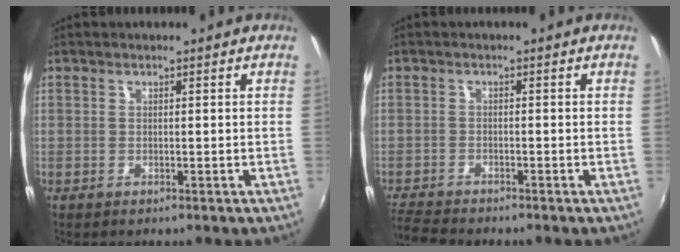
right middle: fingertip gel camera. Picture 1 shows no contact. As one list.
[{"total": 5.3, "force": [-5.1, 0.4, 1.3], "torque": [-0.047, -0.024, -0.098]}]